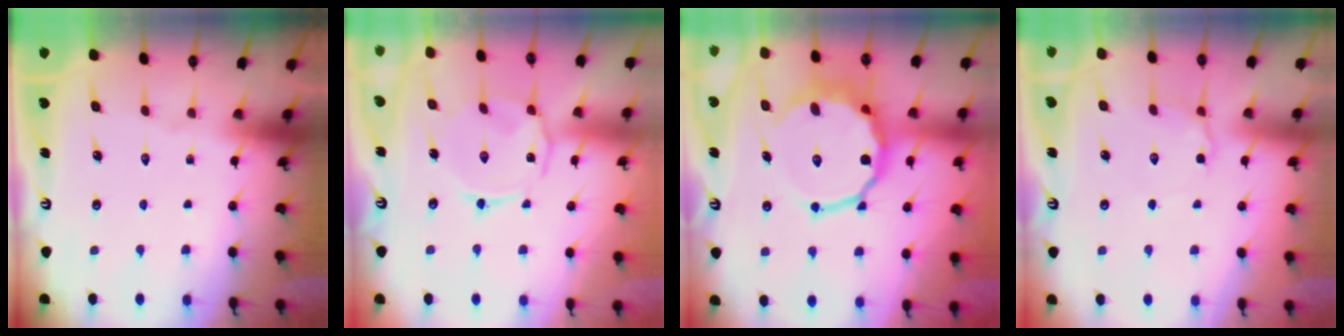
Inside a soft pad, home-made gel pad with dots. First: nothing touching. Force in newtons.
{"total": 5.0, "press": 5.0, "slide": 0.5}
{"total": 13.1, "press": 12.6, "slide": 3.7}
{"total": 4.7, "press": 4.5, "slide": 1.2}